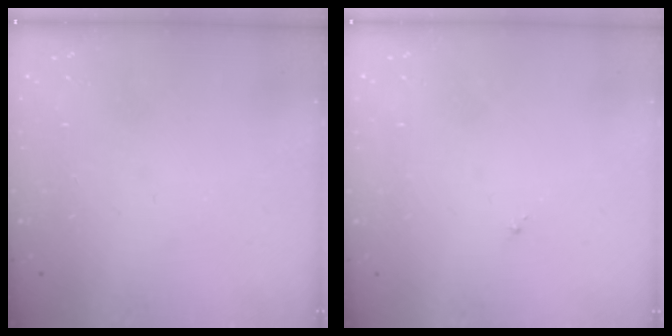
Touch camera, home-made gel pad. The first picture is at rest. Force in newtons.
{"total": 0.8, "press": 0.7, "slide": 0.3}